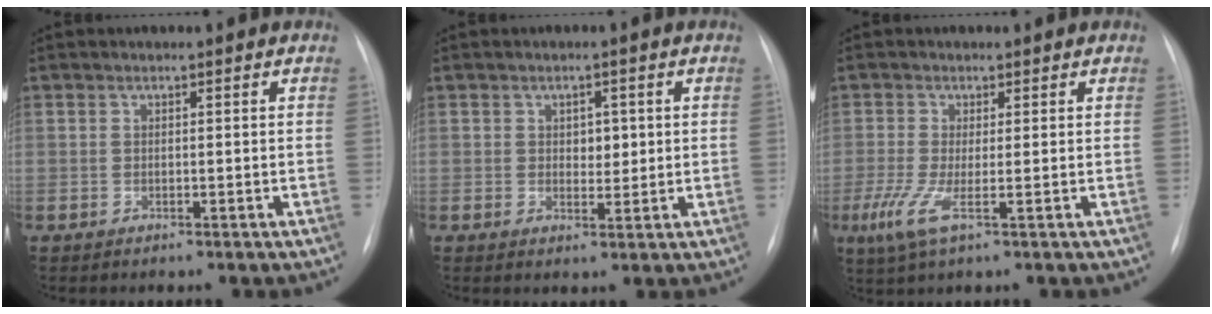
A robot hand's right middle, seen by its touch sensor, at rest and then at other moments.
{"total": 2.7, "force": [0.6, 1.8, 1.8], "torque": [-0.020, 0.000, 0.009]}
{"total": 4.1, "force": [-1.2, 0.3, 3.9], "torque": [-0.090, -0.014, -0.024]}